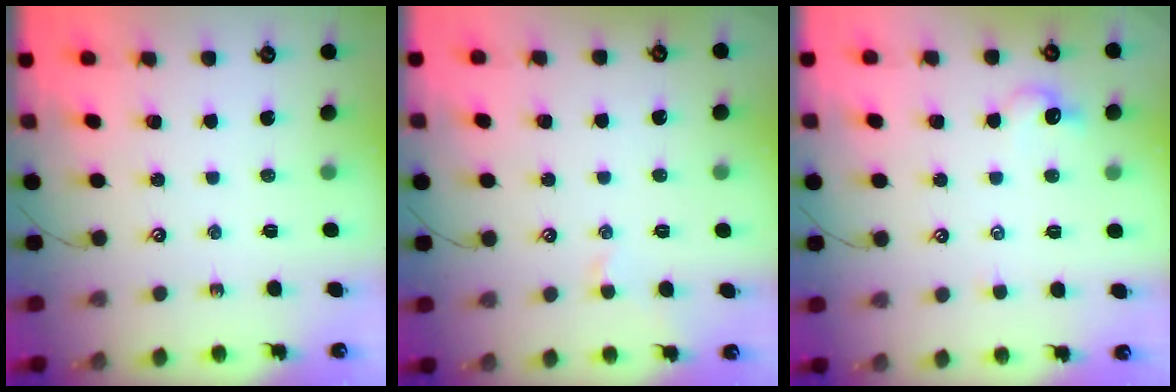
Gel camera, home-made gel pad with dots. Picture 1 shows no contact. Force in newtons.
{"total": 1.3, "press": 1.2, "slide": 0.4}
{"total": 1.2, "press": 1.0, "slide": 0.7}